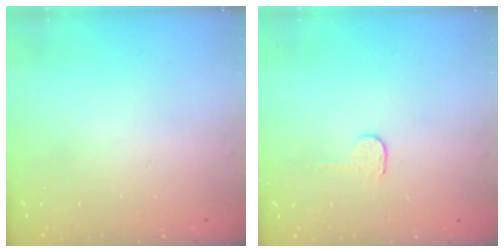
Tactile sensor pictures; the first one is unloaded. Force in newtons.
{"total": 2.3, "press": 2.3, "slide": 0.2}